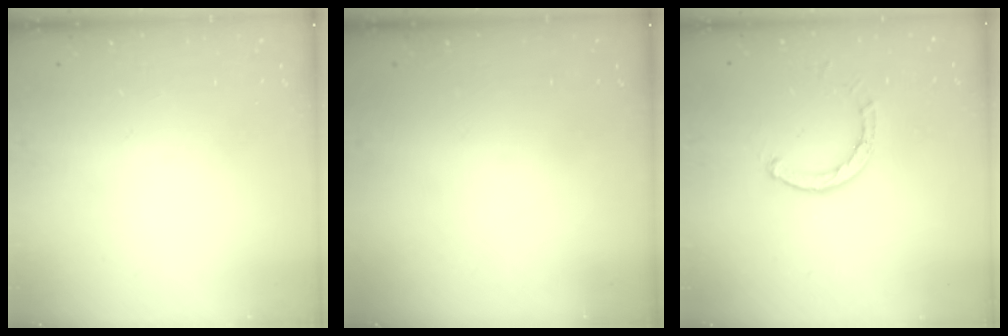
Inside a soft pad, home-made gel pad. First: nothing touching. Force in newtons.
{"total": 0.0}
{"total": 2.6, "press": 2.6, "slide": 0.1}